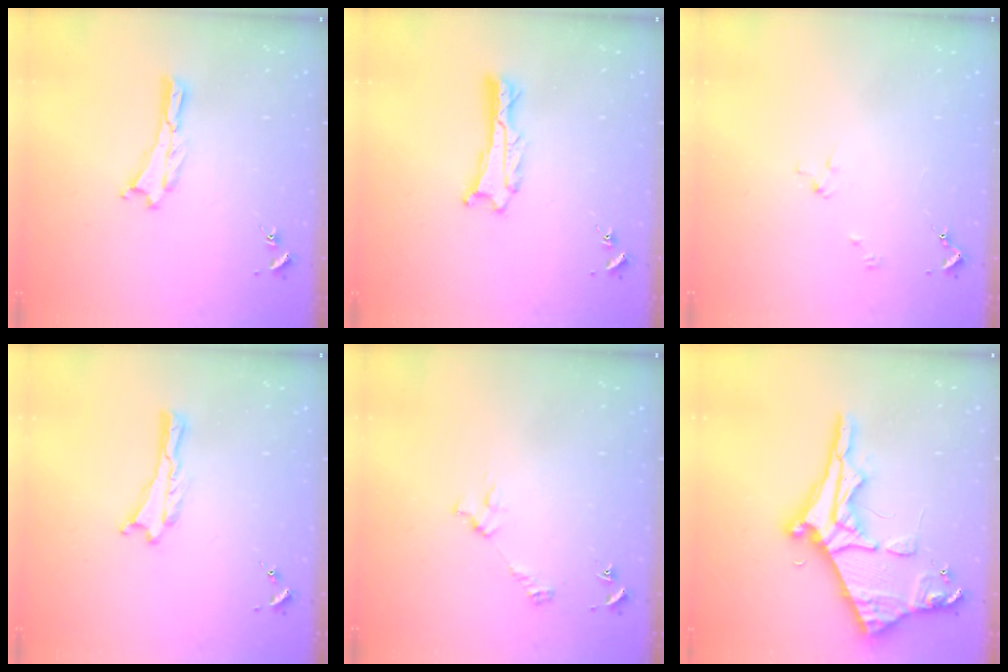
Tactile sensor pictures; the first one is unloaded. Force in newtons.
{"total": 0.9, "press": 0.9, "slide": 0.1}
{"total": 2.0, "press": 2.0, "slide": 0.2}
{"total": 0.0}
{"total": 3.1, "press": 3.1, "slide": 0.2}
{"total": 10.0, "press": 10.0, "slide": 0.8}